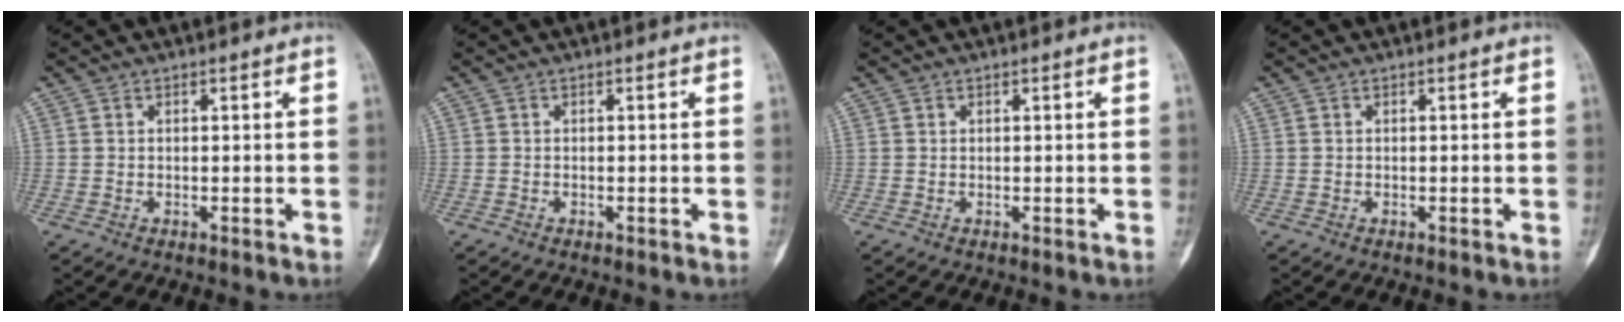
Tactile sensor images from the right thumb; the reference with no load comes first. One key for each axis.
{"total": 0.0}
{"total": 0.0}
{"total": 0.0}